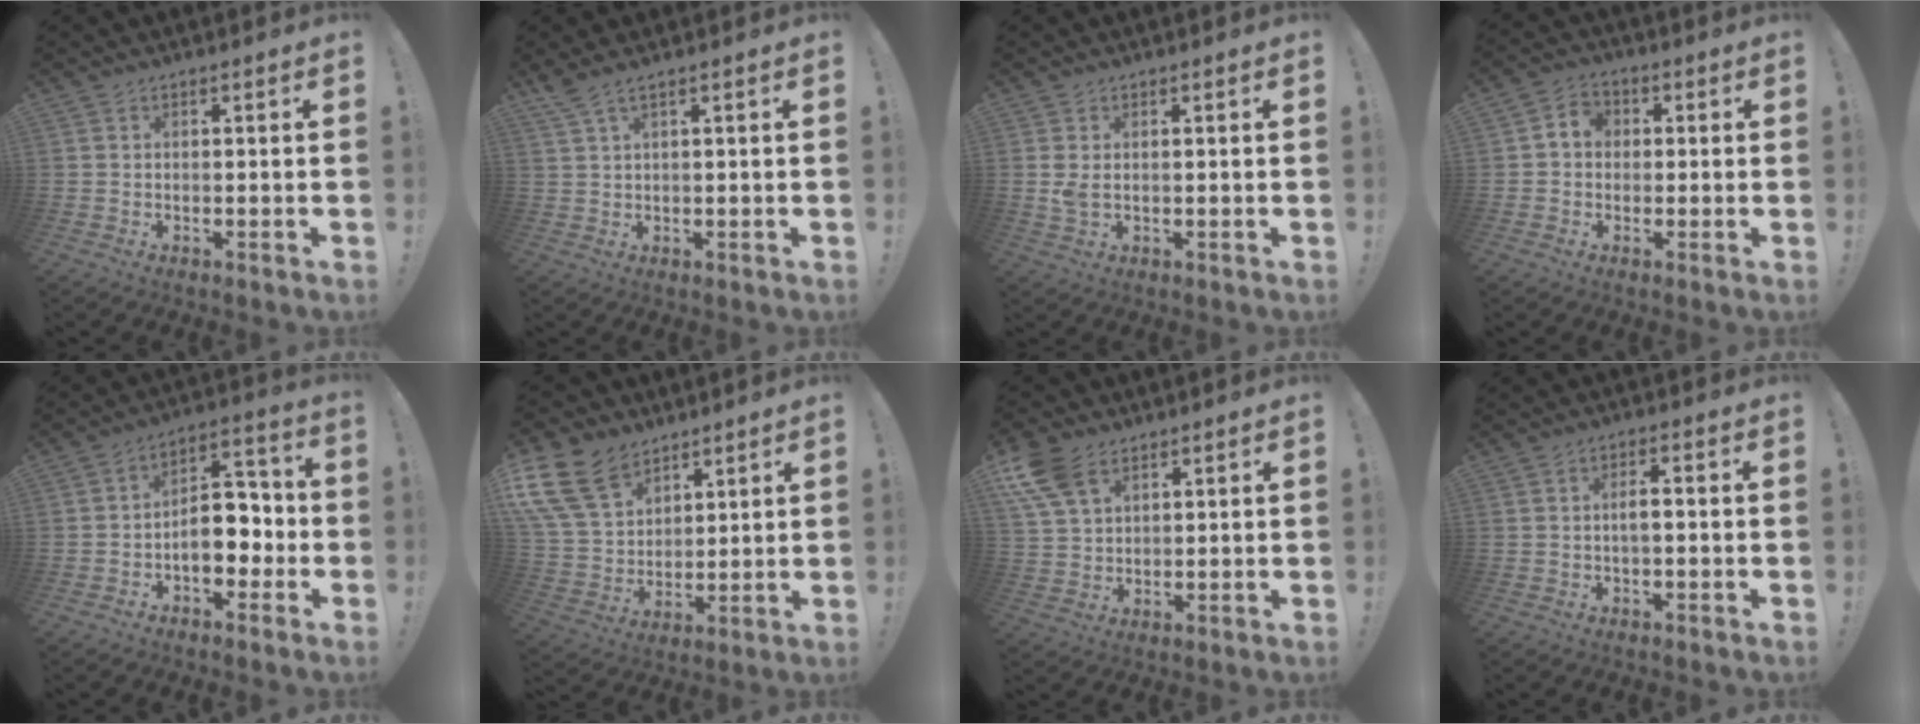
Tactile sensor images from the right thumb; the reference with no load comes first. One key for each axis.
{"total": 3.1, "fx": 2.3, "fy": 0.2, "fz": 2.1, "tx": -0.044, "ty": -0.008, "tz": 0.040}
{"total": 2.9, "fx": 0.7, "fy": 1.4, "fz": 2.4, "tx": -0.044, "ty": 0.003, "tz": 0.013}
{"total": 4.7, "fx": 0.0, "fy": 4.0, "fz": 2.5, "tx": -0.048, "ty": 0.015, "tz": 0.003}
{"total": 11.9, "fx": -3.3, "fy": 7.8, "fz": 8.4, "tx": -0.129, "ty": 0.026, "tz": -0.053}
{"total": 17.7, "fx": 10.8, "fy": 11.0, "fz": 8.8, "tx": -0.175, "ty": -0.065, "tz": 0.208}
{"total": 10.7, "fx": 5.5, "fy": 6.5, "fz": 6.4, "tx": -0.131, "ty": -0.014, "tz": 0.109}
{"total": 3.2, "fx": -0.7, "fy": 0.7, "fz": 3.0, "tx": -0.060, "ty": 0.007, "tz": -0.012}